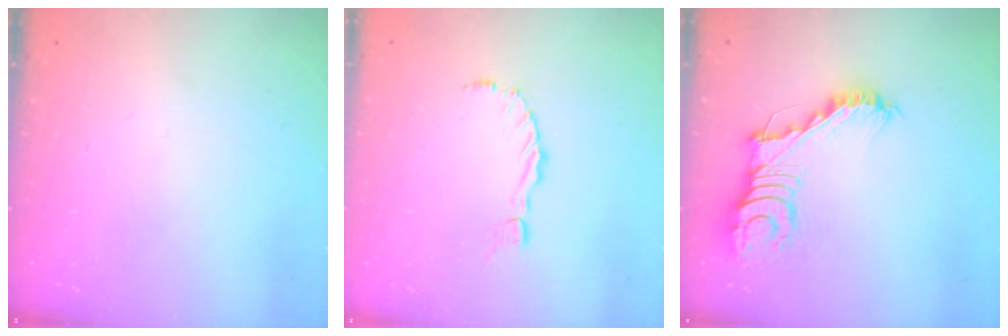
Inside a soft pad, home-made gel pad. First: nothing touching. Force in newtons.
{"total": 0.8, "press": 0.8, "slide": 0.1}
{"total": 15.6, "press": 15.6, "slide": 0.5}